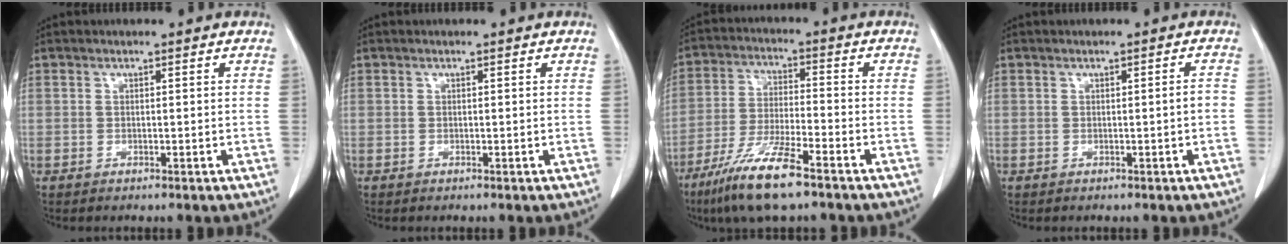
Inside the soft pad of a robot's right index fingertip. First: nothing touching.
{"total": 0.0}
{"total": 11.5, "force": [-7.7, 1.2, 8.4], "torque": [-0.171, -0.028, -0.143]}
{"total": 1.1, "force": [-0.4, 0.0, 1.0], "torque": [-0.012, 0.000, -0.003]}